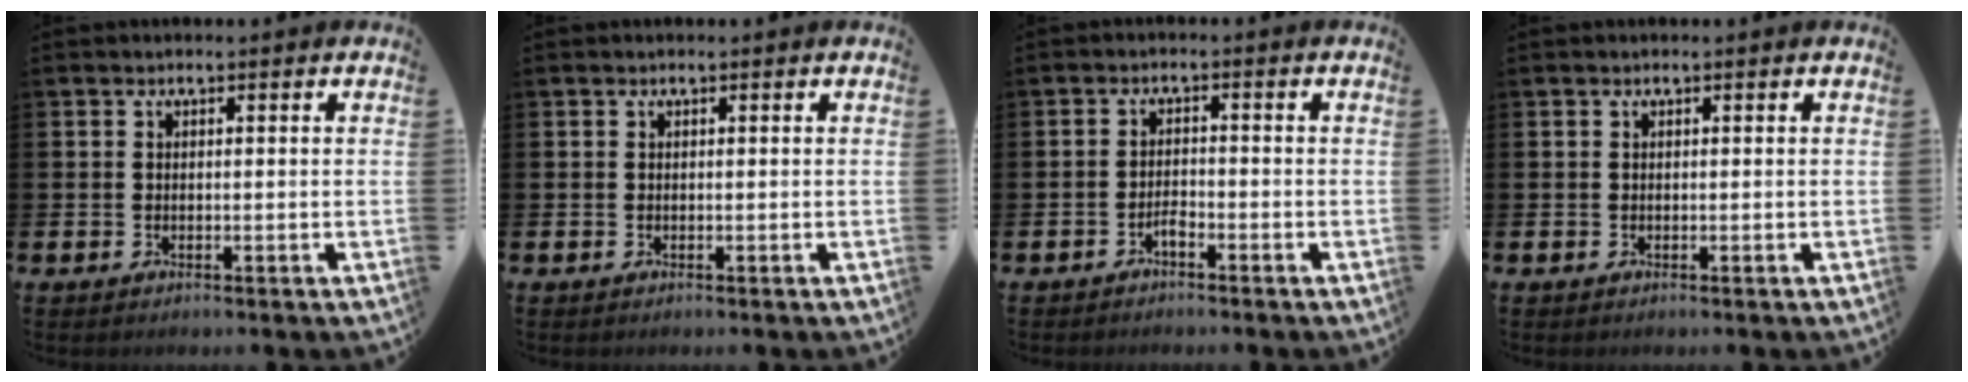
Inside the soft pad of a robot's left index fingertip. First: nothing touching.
{"total": 0.0}
{"total": 1.4, "force": [-1.2, 0.3, 0.7], "torque": [-0.024, 0.003, -0.020]}
{"total": 0.0}